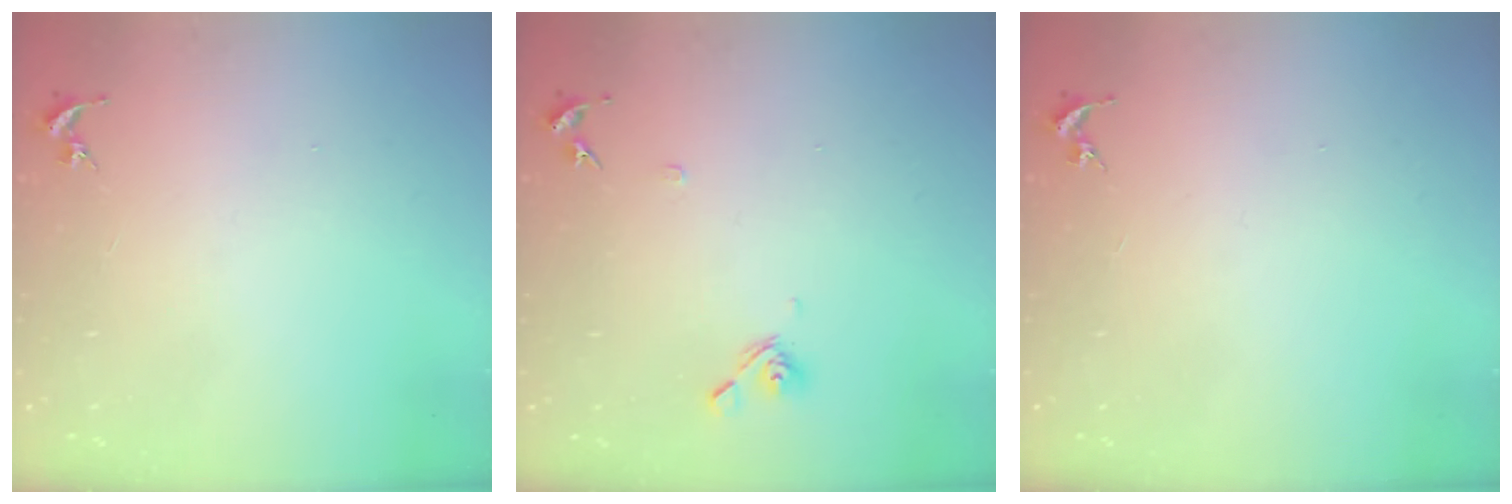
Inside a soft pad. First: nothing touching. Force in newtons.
{"total": 7.5, "press": 7.3, "slide": 1.6}
{"total": 0.0}